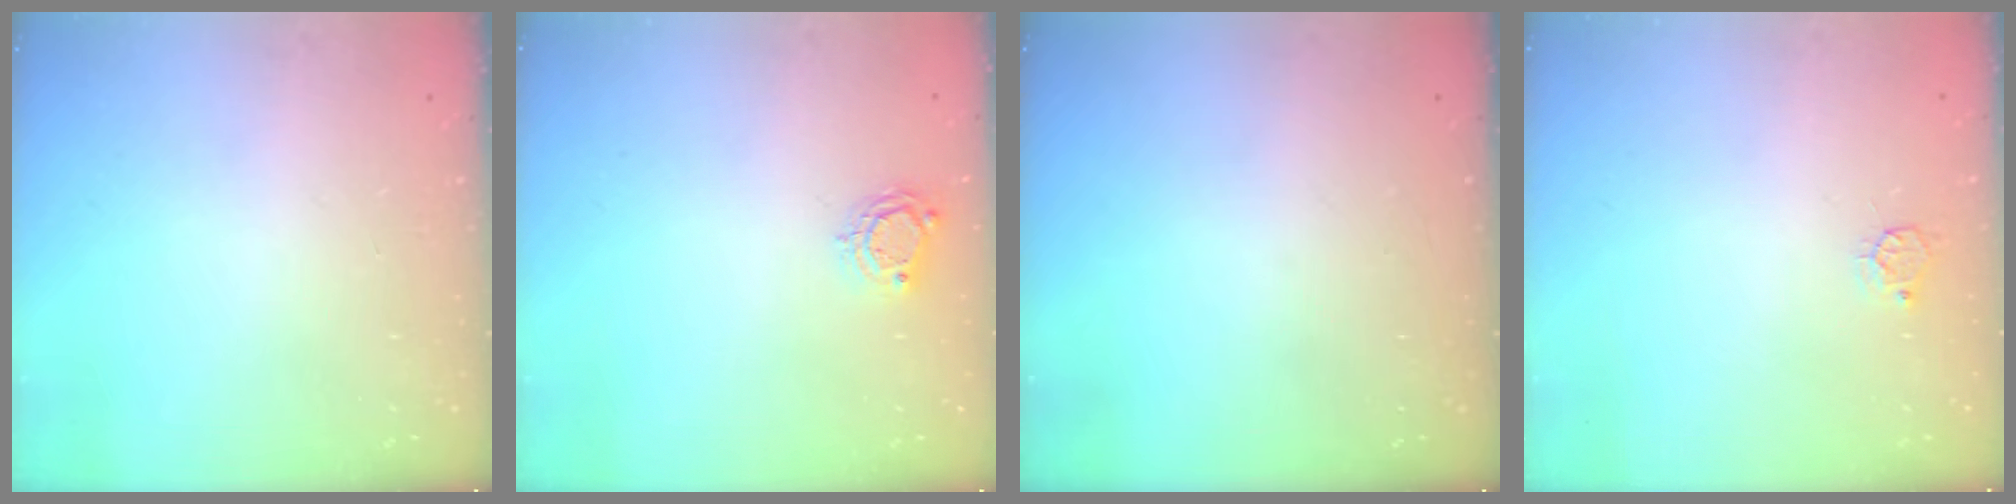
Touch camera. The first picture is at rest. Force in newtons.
{"total": 5.3, "press": 5.2, "slide": 0.5}
{"total": 0.0}
{"total": 3.6, "press": 3.5, "slide": 0.4}